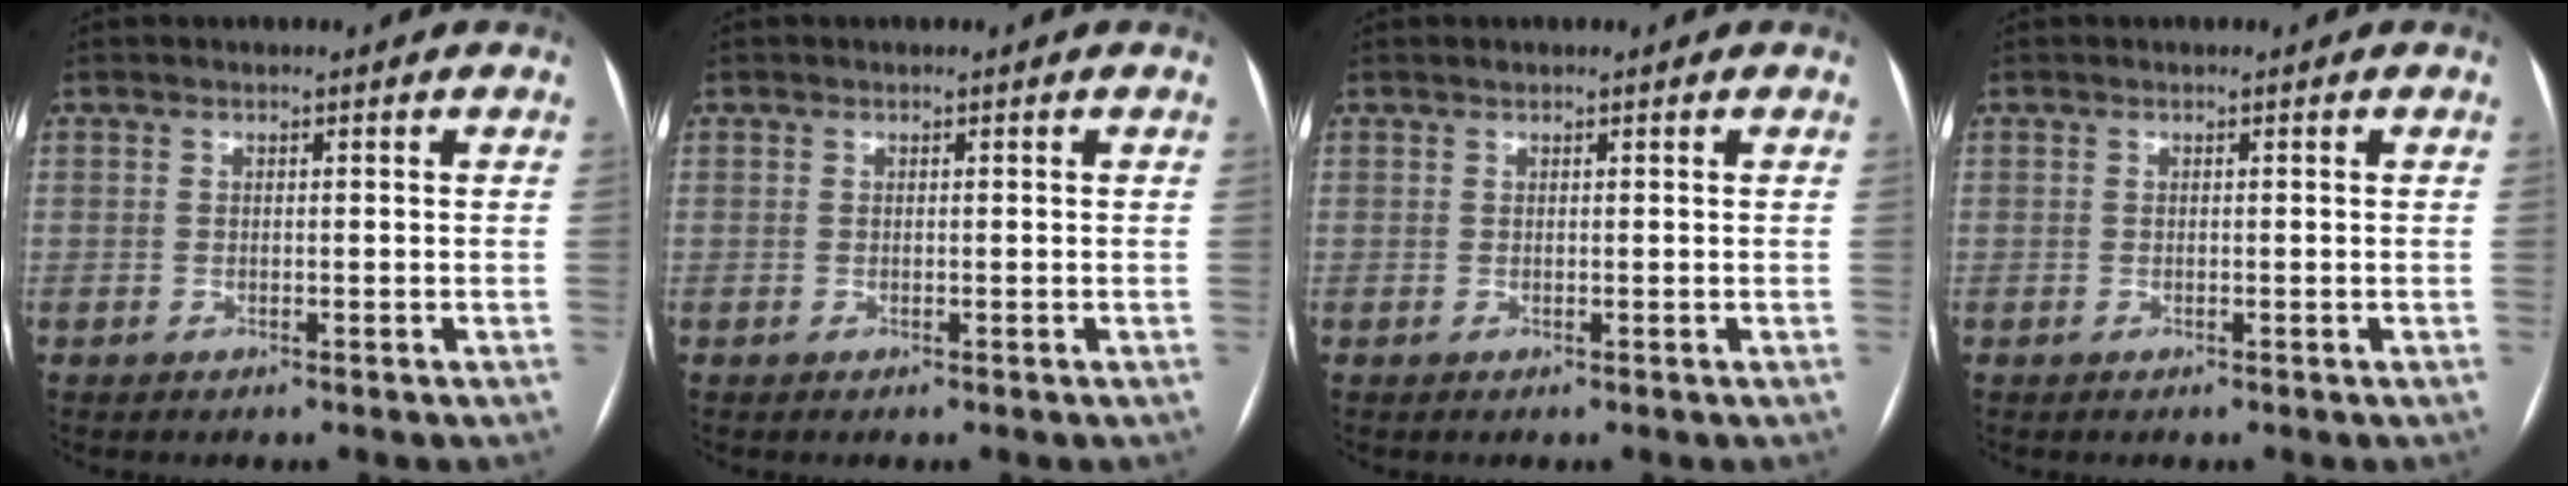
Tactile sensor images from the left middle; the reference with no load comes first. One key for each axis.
{"total": 0.0}
{"total": 0.0}
{"total": 0.0}